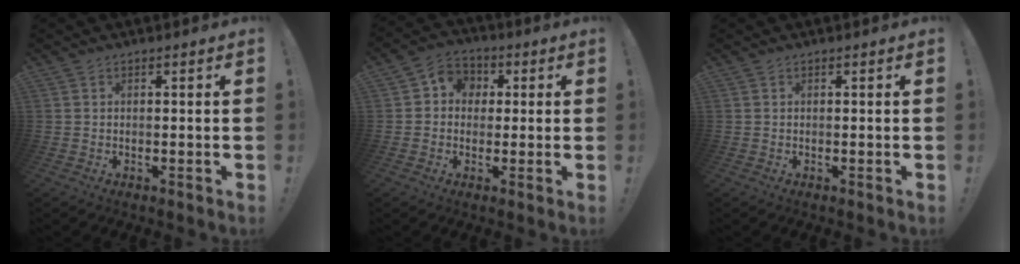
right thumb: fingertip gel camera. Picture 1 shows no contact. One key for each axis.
{"total": 6.1, "fx": -0.1, "fy": 5.8, "fz": 1.9, "tx": -0.020, "ty": 0.009, "tz": 0.000}
{"total": 0.0}